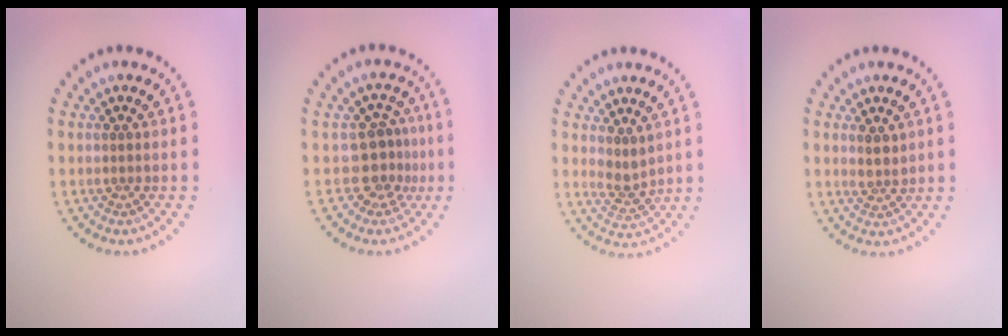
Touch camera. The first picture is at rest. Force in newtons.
{"total": 2.8, "press": 2.1, "slide": 1.8}
{"total": 2.1, "press": 1.6, "slide": 1.3}
{"total": 1.6, "press": 1.3, "slide": 0.9}